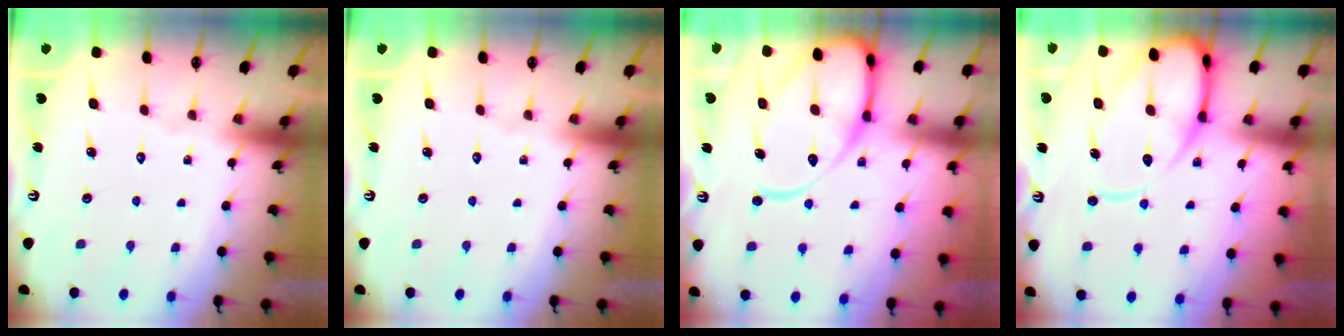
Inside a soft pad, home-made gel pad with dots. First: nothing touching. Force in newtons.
{"total": 0.0}
{"total": 13.8, "press": 13.7, "slide": 1.5}
{"total": 12.8, "press": 12.7, "slide": 1.4}